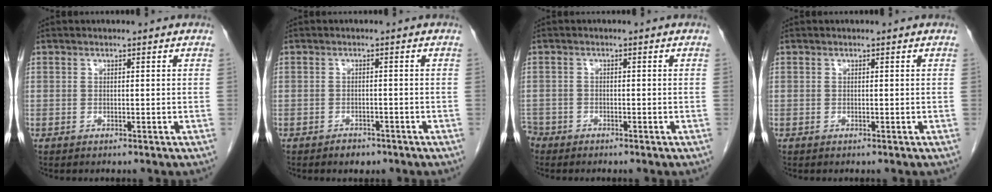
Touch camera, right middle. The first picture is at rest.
{"total": 2.1, "force": [-1.6, 1.1, 0.7], "torque": [-0.018, 0.001, -0.018]}
{"total": 3.0, "force": [-2.5, 1.6, 0.2], "torque": [-0.009, 0.001, -0.050]}
{"total": 0.0}